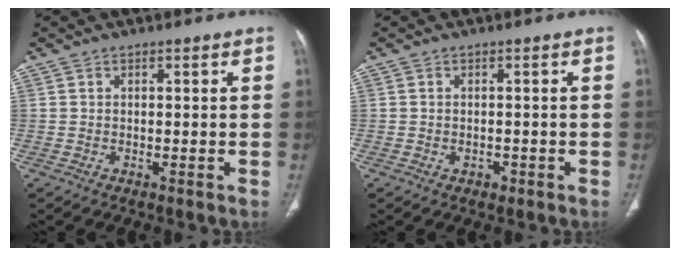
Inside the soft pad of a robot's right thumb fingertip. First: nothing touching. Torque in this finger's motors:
{"motor_torque": [-0.53, -0.18, -0.59, 0.15, -0.08]}